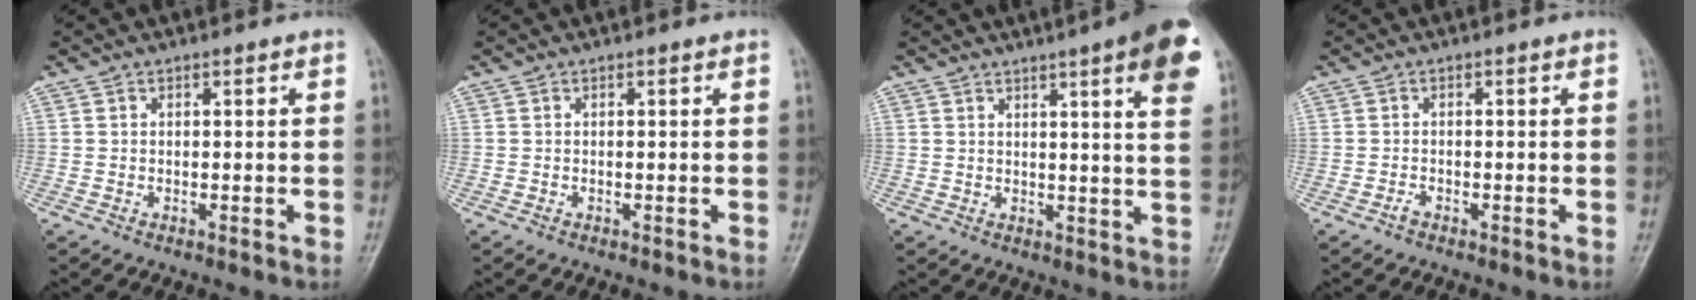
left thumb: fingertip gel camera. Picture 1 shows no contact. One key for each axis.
{"total": 0.0}
{"total": 11.9, "fx": 6.0, "fy": 1.6, "fz": 10.1, "tx": -0.114, "ty": -0.019, "tz": 0.065}
{"total": 0.9, "fx": -0.7, "fy": 0.3, "fz": 0.4, "tx": -0.008, "ty": 0.003, "tz": -0.015}